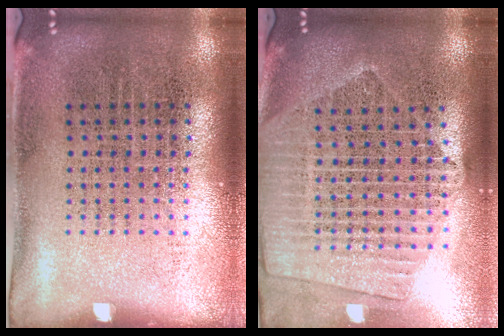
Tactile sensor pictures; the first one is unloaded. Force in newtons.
{"total": 2.3, "press": 2.1, "slide": 1.1}